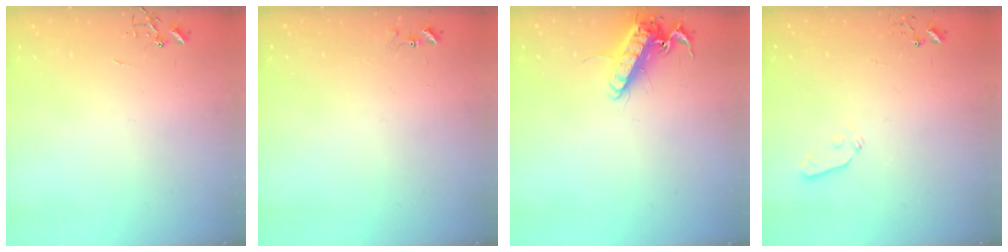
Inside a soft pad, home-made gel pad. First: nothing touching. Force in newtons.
{"total": 6.0, "press": 5.9, "slide": 0.6}
{"total": 12.8, "press": 12.6, "slide": 2.4}
{"total": 3.9, "press": 3.8, "slide": 0.8}